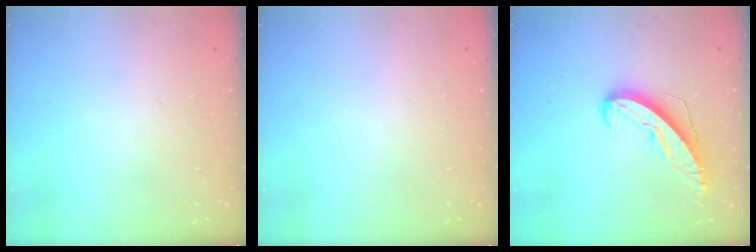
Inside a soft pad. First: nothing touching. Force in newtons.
{"total": 0.0}
{"total": 9.6, "press": 9.6, "slide": 0.3}